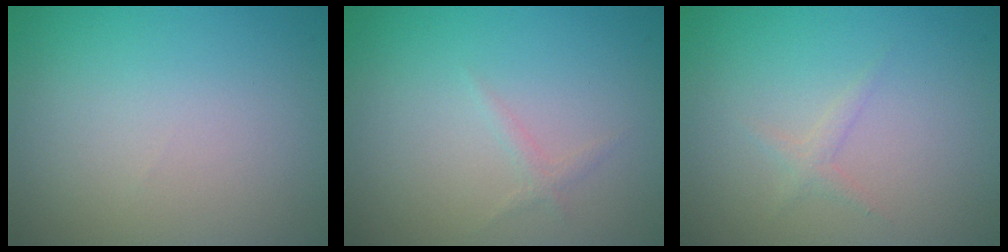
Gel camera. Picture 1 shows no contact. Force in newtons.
{"total": 0.7, "press": 0.7, "slide": 0.0}
{"total": 0.9, "press": 0.9, "slide": 0.0}